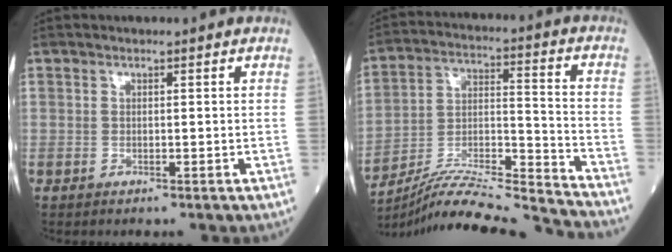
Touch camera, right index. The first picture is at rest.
{"total": 21.4, "force": [-20.4, -1.3, 6.4], "torque": [-0.133, -0.010, -0.333]}